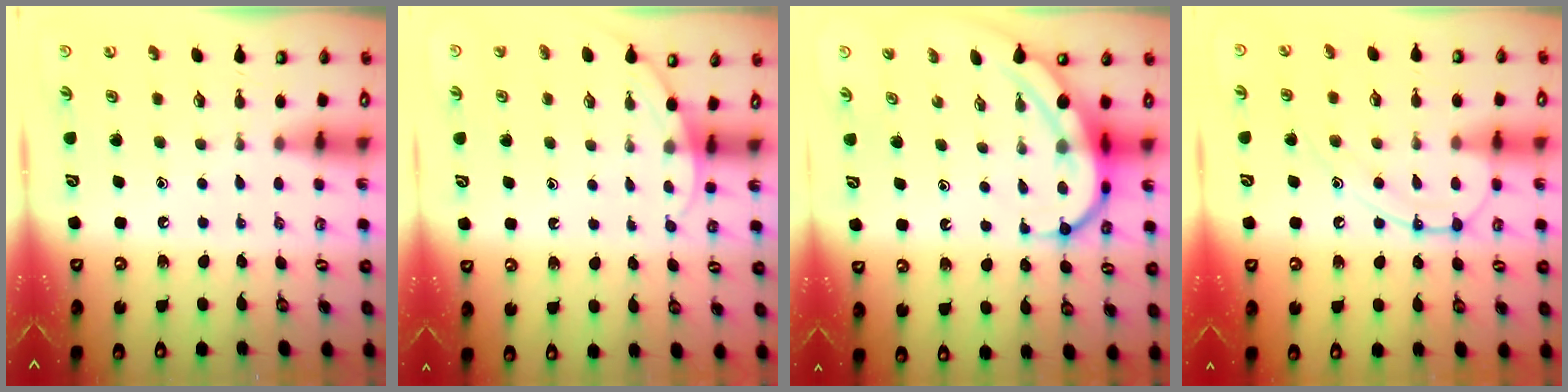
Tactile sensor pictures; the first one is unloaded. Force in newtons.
{"total": 3.7, "press": 3.7, "slide": 0.3}
{"total": 8.4, "press": 8.3, "slide": 0.5}
{"total": 12.4, "press": 12.3, "slide": 1.3}